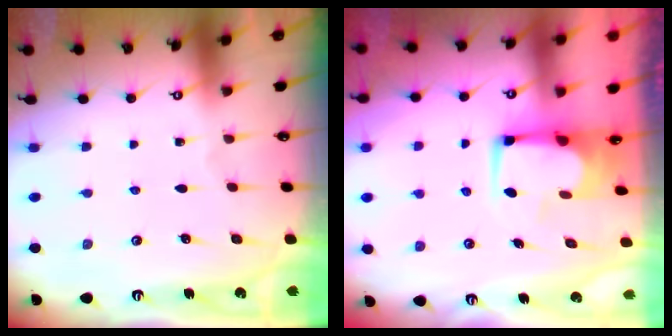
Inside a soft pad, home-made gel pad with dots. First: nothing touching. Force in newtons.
{"total": 3.7, "press": 3.7, "slide": 0.3}